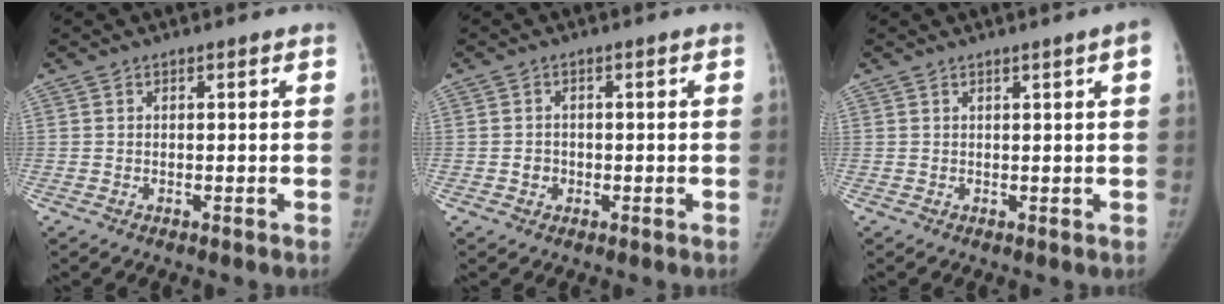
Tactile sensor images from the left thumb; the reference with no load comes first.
{"total": 2.1, "force": [-0.5, 1.9, 0.6], "torque": [0.003, 0.007, -0.007]}
{"total": 3.0, "force": [1.4, -0.3, 2.7], "torque": [-0.038, -0.002, 0.018]}